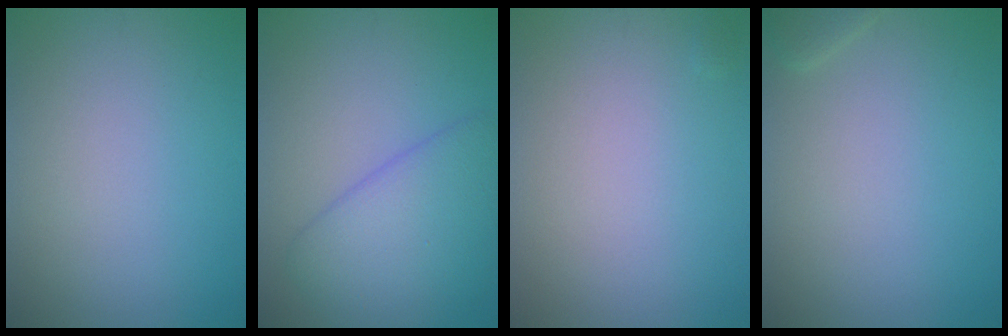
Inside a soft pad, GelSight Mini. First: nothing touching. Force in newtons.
{"total": 5.6, "press": 5.6, "slide": 0.2}
{"total": 0.0}
{"total": 0.9, "press": 0.9, "slide": 0.1}